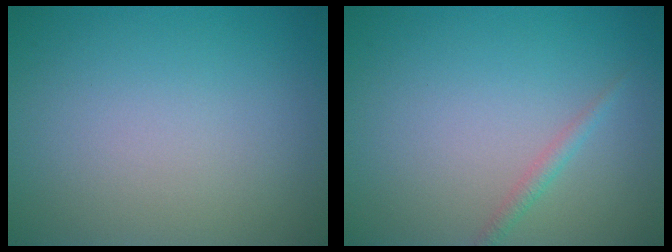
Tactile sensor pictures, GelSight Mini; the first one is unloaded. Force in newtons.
{"total": 1.1, "press": 1.1, "slide": 0.0}